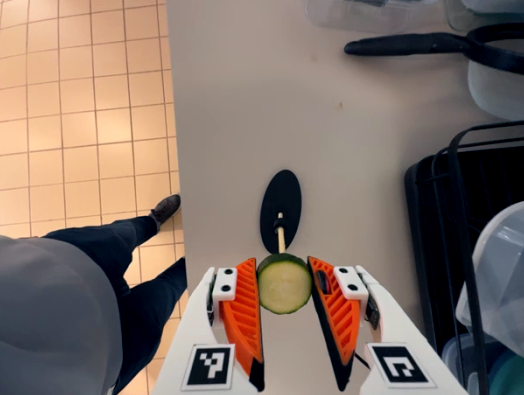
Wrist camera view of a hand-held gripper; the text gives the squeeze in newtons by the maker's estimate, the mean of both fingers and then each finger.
{"total": 7.5, "left": 7.4, "right": 7.6}